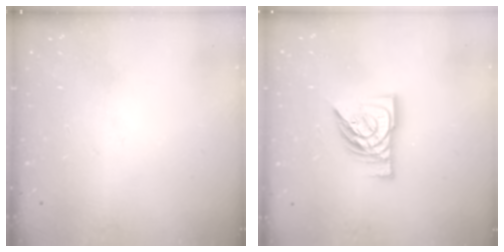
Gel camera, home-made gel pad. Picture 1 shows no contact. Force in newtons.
{"total": 12.8, "press": 12.7, "slide": 1.5}